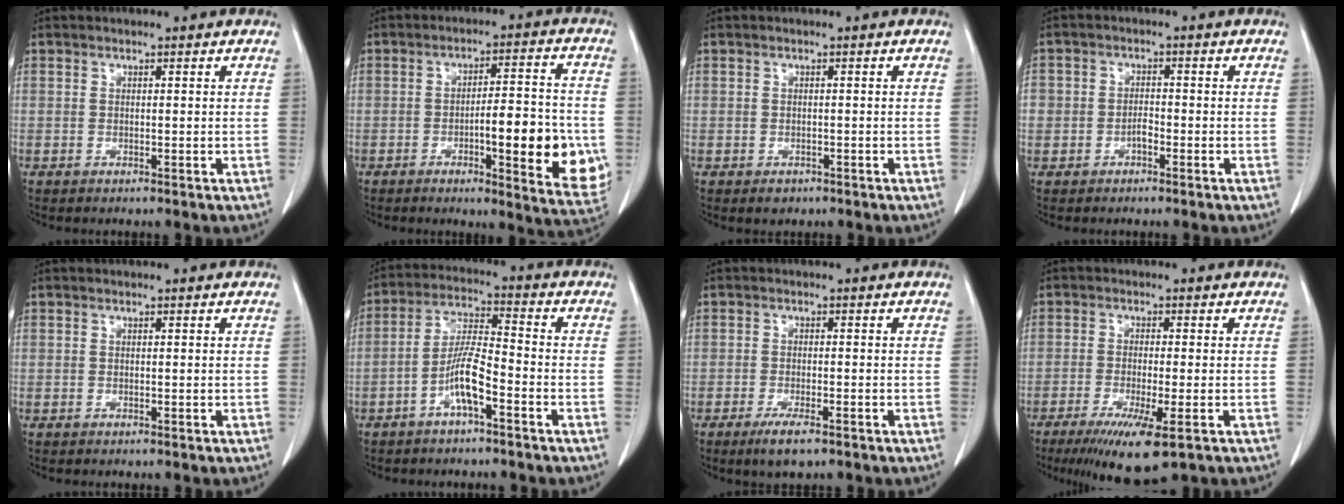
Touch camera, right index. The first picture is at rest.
{"total": 14.9, "force": [-3.4, 2.9, 14.2], "torque": [-0.168, 0.005, -0.039]}
{"total": 1.5, "force": [-0.9, 1.1, 0.4], "torque": [-0.003, 0.000, -0.007]}
{"total": 2.9, "force": [-1.4, 2.0, 1.5], "torque": [-0.022, 0.010, -0.024]}
{"total": 0.0}
{"total": 7.0, "force": [-3.4, 0.8, 6.0], "torque": [-0.127, 0.011, -0.064]}
{"total": 4.1, "force": [-2.7, 0.7, 3.0], "torque": [-0.055, -0.009, -0.044]}
{"total": 9.0, "force": [-5.1, 0.7, 7.4], "torque": [-0.126, -0.030, -0.078]}